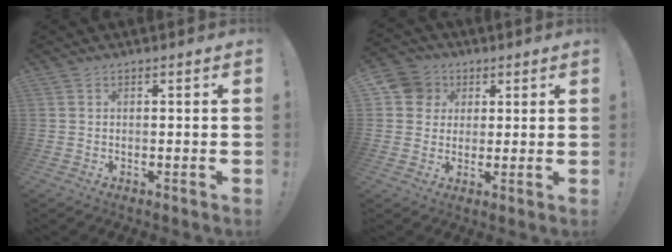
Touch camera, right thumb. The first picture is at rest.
{"total": 8.4, "force": [2.3, 7.8, 2.0], "torque": [-0.024, -0.002, 0.048]}